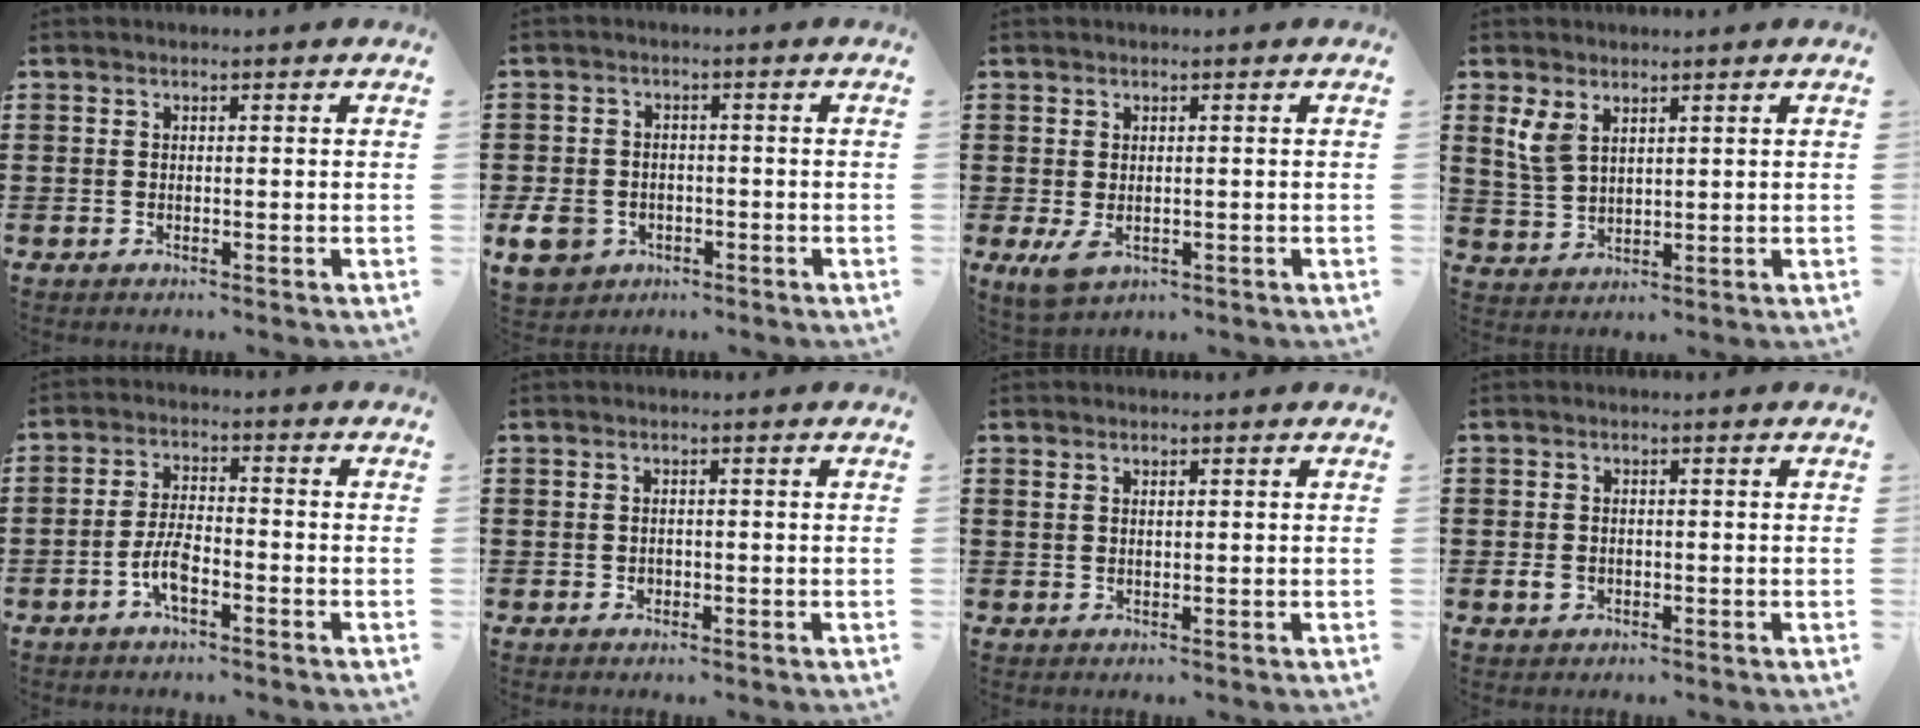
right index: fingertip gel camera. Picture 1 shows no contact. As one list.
[{"total": 5.3, "force": [-2.5, 4.1, 2.2], "torque": [-0.078, 0.001, -0.055]}, {"total": 2.6, "force": [-0.8, 1.2, 2.1], "torque": [-0.053, -0.007, -0.016]}, {"total": 4.3, "force": [2.4, 2.5, 2.5], "torque": [-0.066, 0.005, 0.043]}, {"total": 5.0, "force": [-2.4, 1.7, 4.0], "torque": [-0.095, 0.001, -0.052]}, {"total": 0.9, "force": [-0.1, 0.9, 0.3], "torque": [-0.008, 0.006, -0.002]}, {"total": 0.6, "force": [0.4, 0.3, 0.4], "torque": [-0.010, 0.001, 0.007]}, {"total": 1.8, "force": [-0.6, 1.4, 1.0], "torque": [-0.021, 0.001, -0.011]}]